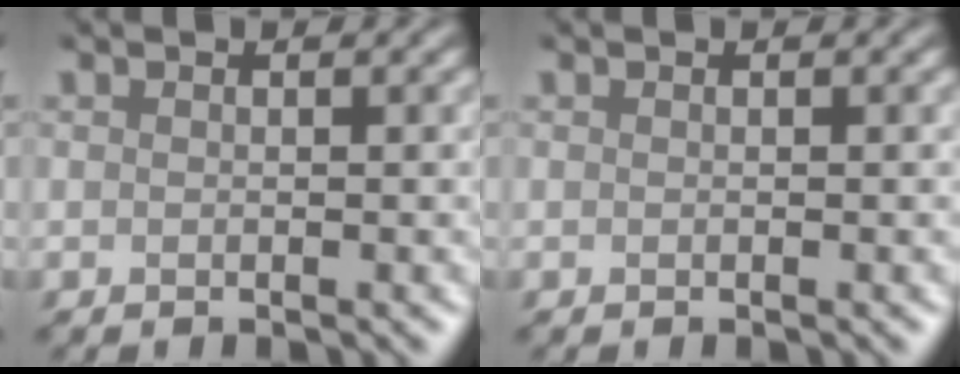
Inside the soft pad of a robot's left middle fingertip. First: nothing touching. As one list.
[{"total": 0.0}]